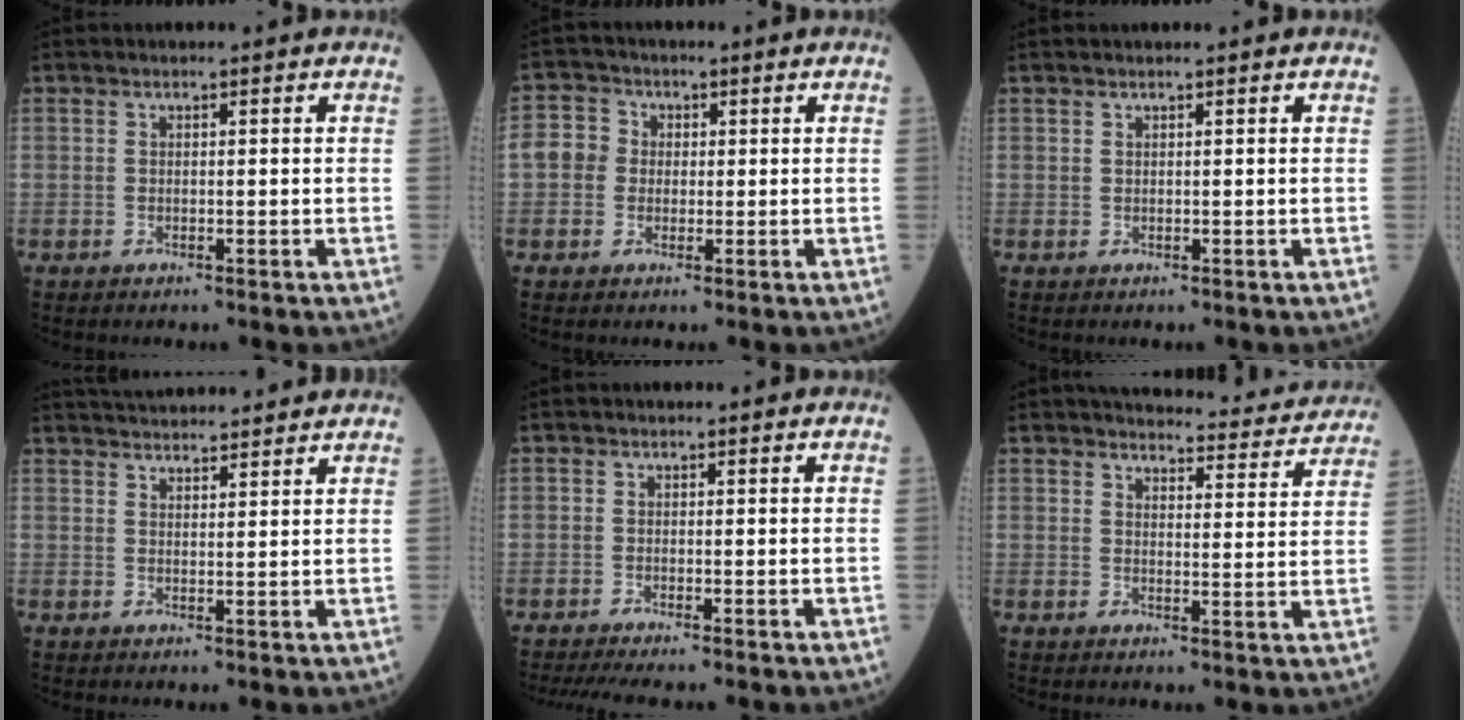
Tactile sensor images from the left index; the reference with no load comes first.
{"total": 5.3, "force": [-0.1, 5.1, 1.5], "torque": [-0.036, 0.021, -0.005]}
{"total": 0.0}
{"total": 11.1, "force": [10.5, 1.2, 3.2], "torque": [-0.048, 0.026, 0.147]}
{"total": 3.3, "force": [-2.8, -0.2, 1.7], "torque": [-0.027, -0.009, -0.050]}
{"total": 13.3, "force": [12.9, 2.5, 2.5], "torque": [-0.004, -0.030, 0.131]}